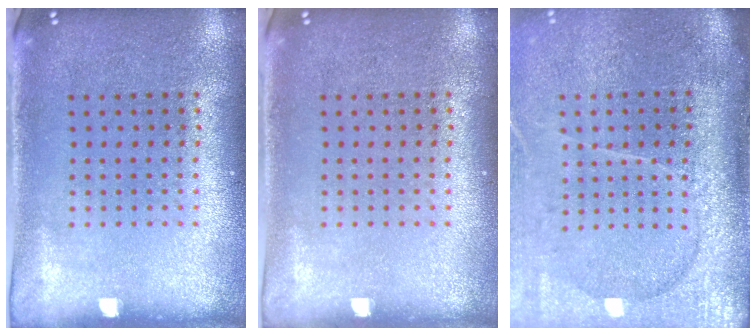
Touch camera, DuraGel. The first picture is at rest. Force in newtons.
{"total": 0.0}
{"total": 4.3, "press": 3.5, "slide": 2.4}